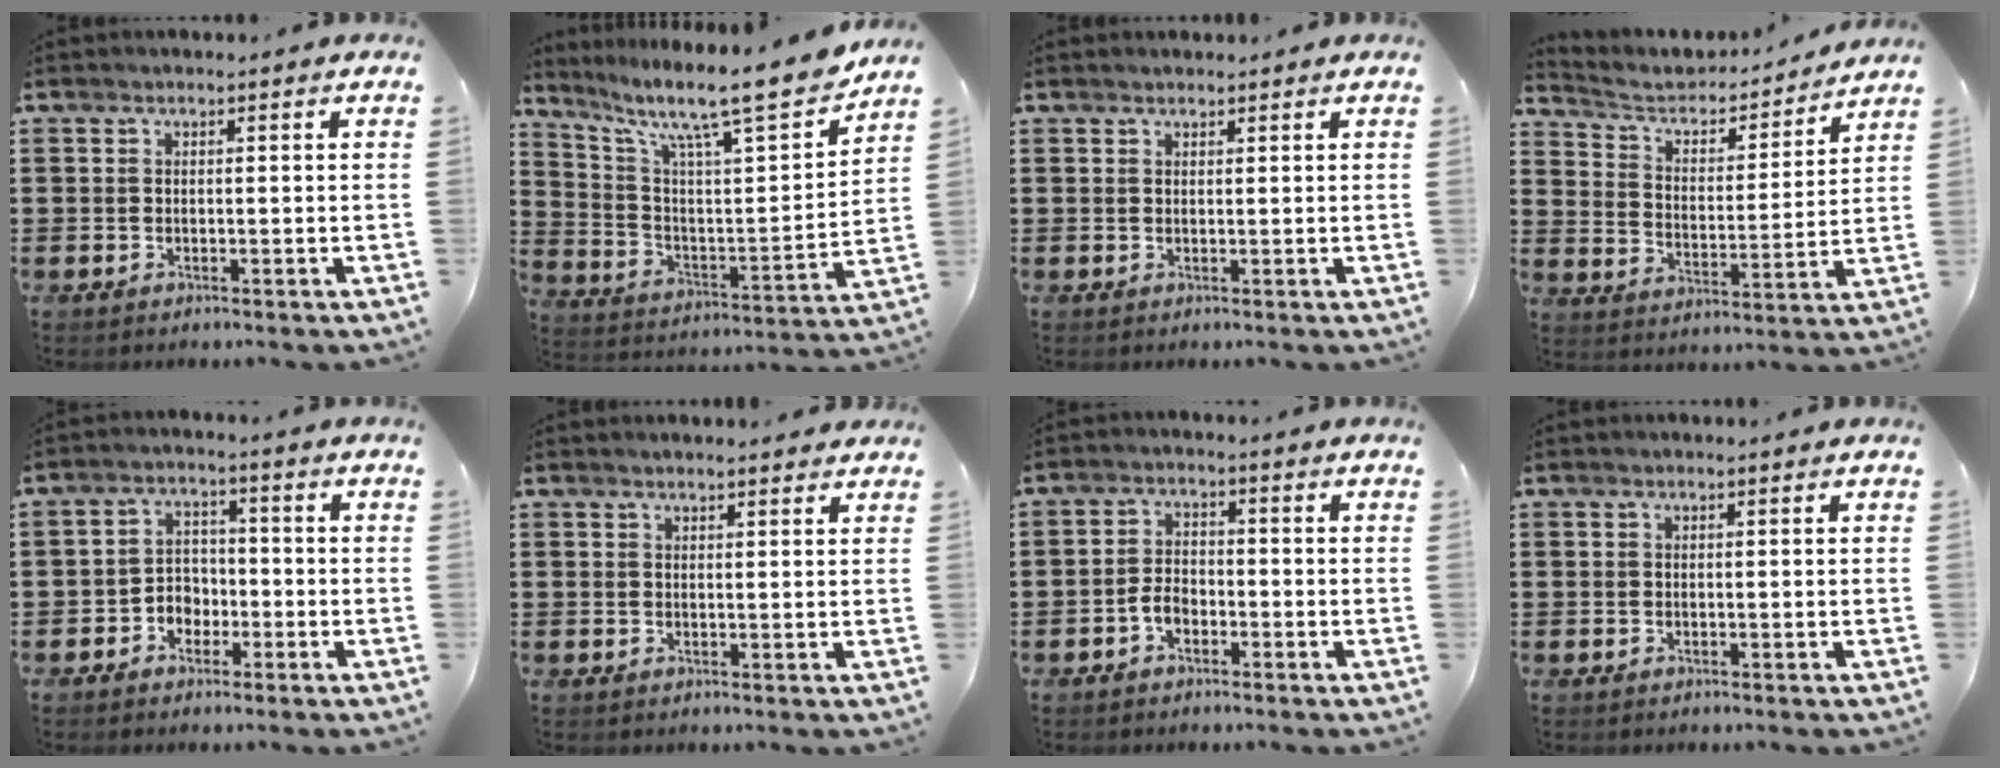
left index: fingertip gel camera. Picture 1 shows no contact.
{"total": 11.3, "force": [9.1, 1.4, 6.6], "torque": [-0.141, -0.071, 0.142]}
{"total": 0.8, "force": [0.8, 0.2, 0.0], "torque": [-0.003, 0.001, 0.016]}
{"total": 4.5, "force": [3.9, 1.6, 1.3], "torque": [-0.049, -0.029, 0.059]}
{"total": 3.7, "force": [-2.2, 2.8, 1.2], "torque": [-0.031, 0.009, -0.047]}
{"total": 1.4, "force": [1.4, 0.2, 0.2], "torque": [-0.007, 0.001, 0.026]}
{"total": 3.0, "force": [-1.6, 1.7, 1.9], "torque": [-0.052, 0.000, -0.036]}
{"total": 0.0}